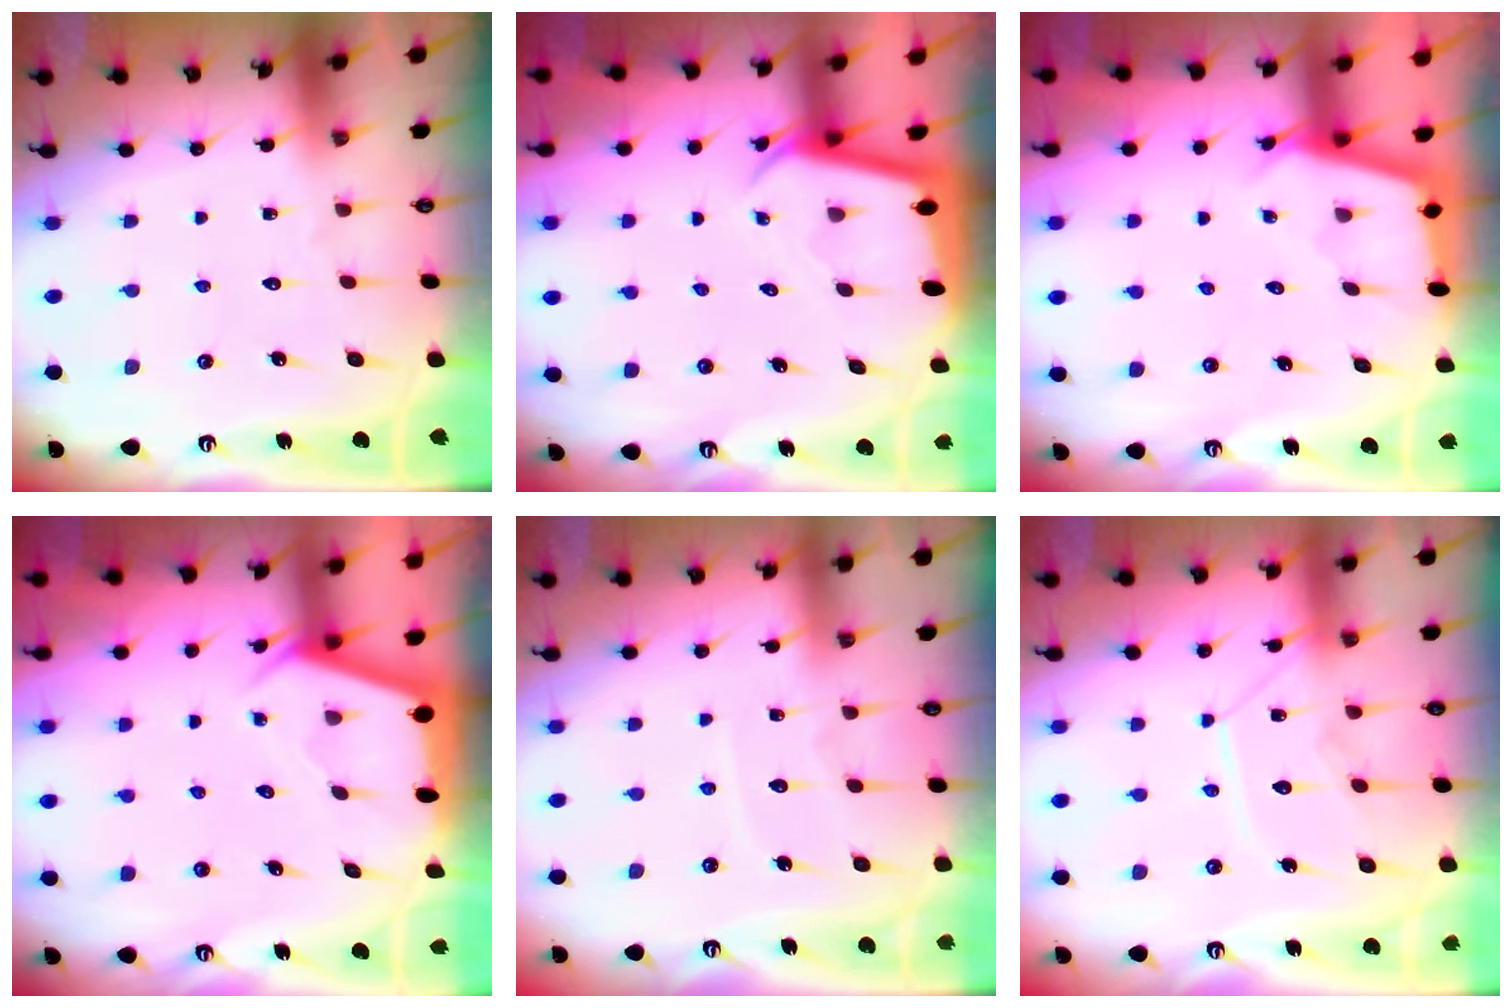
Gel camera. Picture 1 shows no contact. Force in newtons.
{"total": 2.1, "press": 2.1, "slide": 0.2}
{"total": 2.9, "press": 2.8, "slide": 0.3}
{"total": 2.2, "press": 2.2, "slide": 0.3}
{"total": 4.3, "press": 4.3, "slide": 0.3}
{"total": 11.3, "press": 11.2, "slide": 1.1}